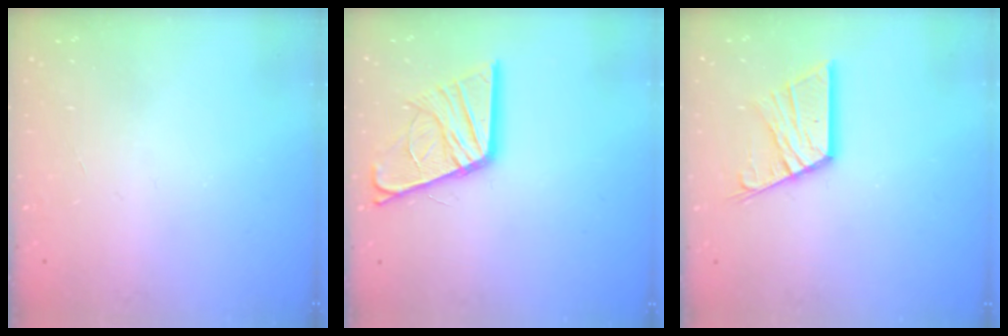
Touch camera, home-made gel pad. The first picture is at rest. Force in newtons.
{"total": 17.2, "press": 17.1, "slide": 1.9}
{"total": 11.7, "press": 11.6, "slide": 0.6}